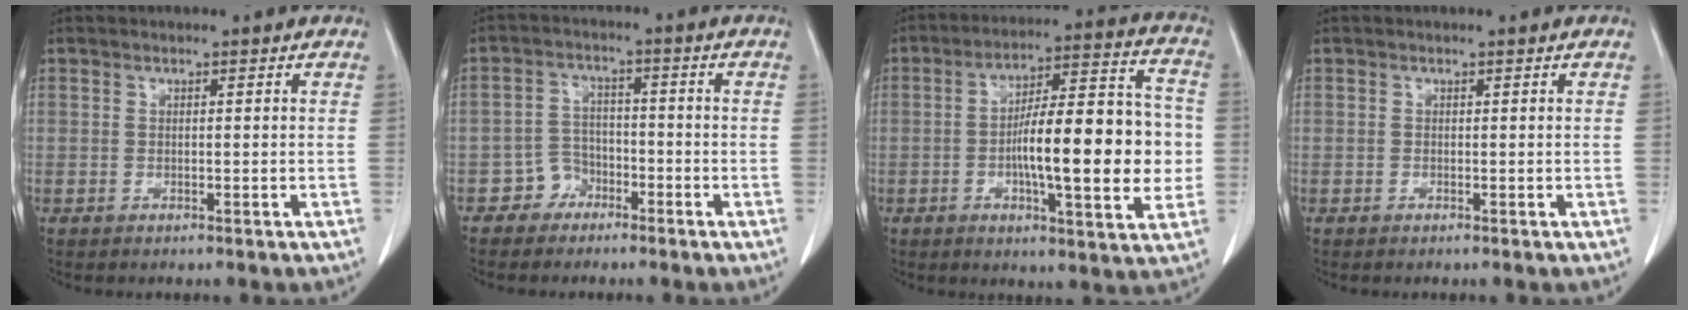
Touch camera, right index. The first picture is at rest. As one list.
[{"total": 4.0, "force": [-2.7, 3.0, 0.4], "torque": [-0.003, 0.015, -0.049]}, {"total": 18.1, "force": [-2.0, 3.8, 17.5], "torque": [-0.265, 0.025, -0.030]}, {"total": 0.0}]